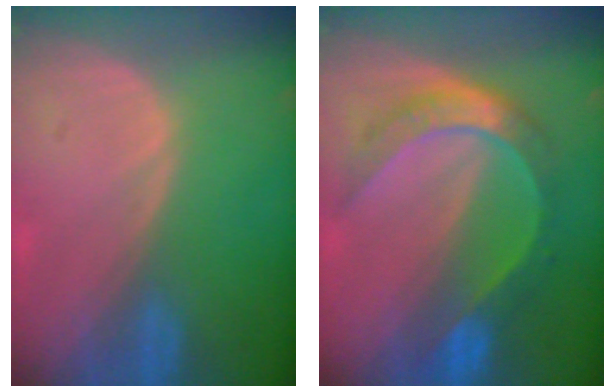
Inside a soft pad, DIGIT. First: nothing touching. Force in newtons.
{"total": 8.3, "press": 8.2, "slide": 0.8}